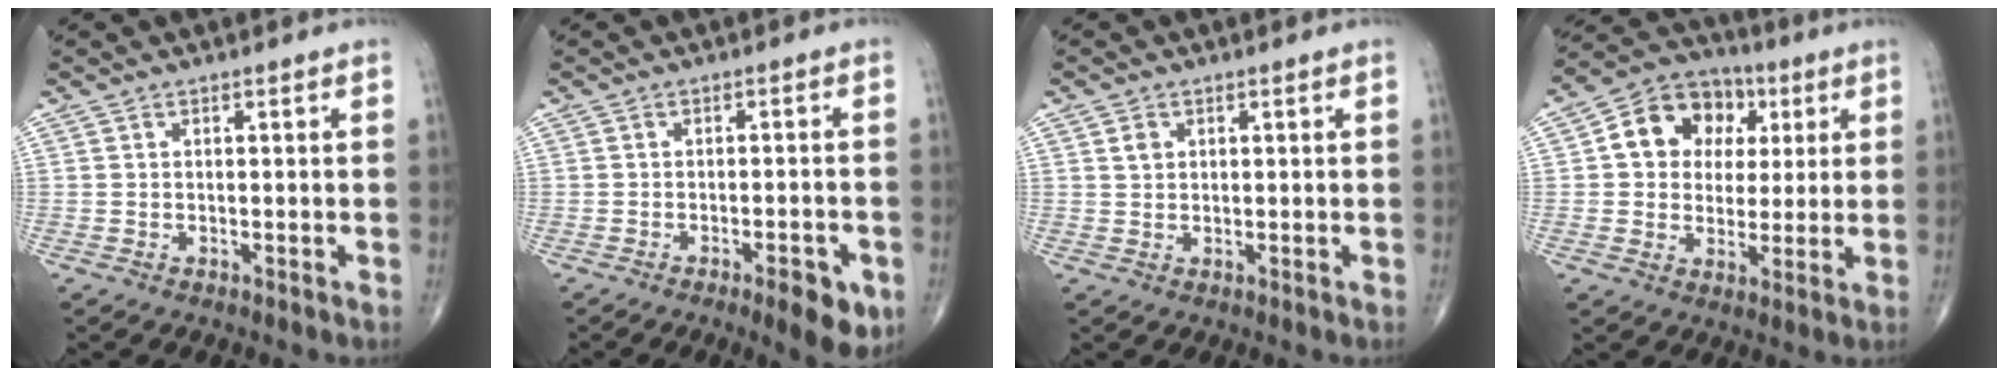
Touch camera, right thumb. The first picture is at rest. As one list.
[{"total": 6.8, "force": [-3.2, 2.1, 5.6], "torque": [-0.067, 0.004, -0.039]}, {"total": 1.9, "force": [0.7, 1.5, 0.9], "torque": [-0.010, -0.004, 0.013]}, {"total": 13.1, "force": [3.0, 10.8, 6.7], "torque": [-0.070, 0.009, 0.042]}]